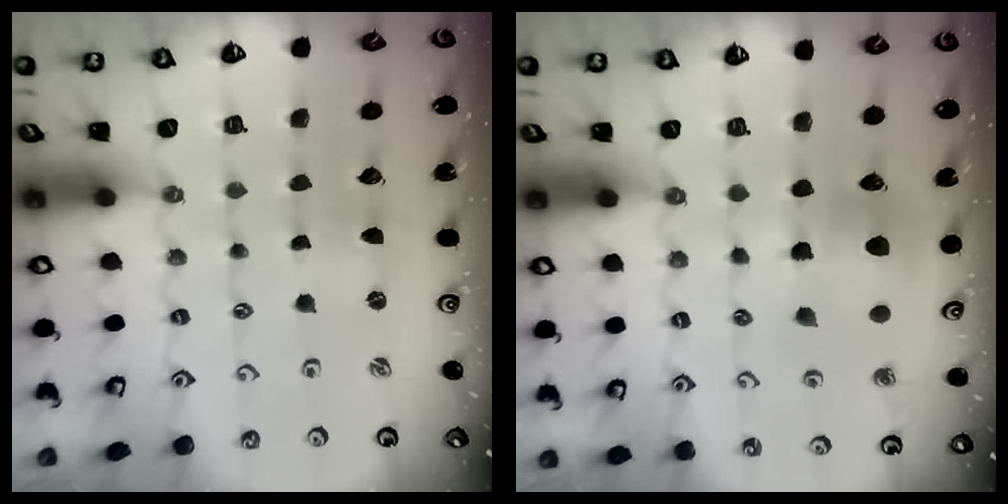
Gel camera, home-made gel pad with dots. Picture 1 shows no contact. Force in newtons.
{"total": 8.9, "press": 8.8, "slide": 1.2}